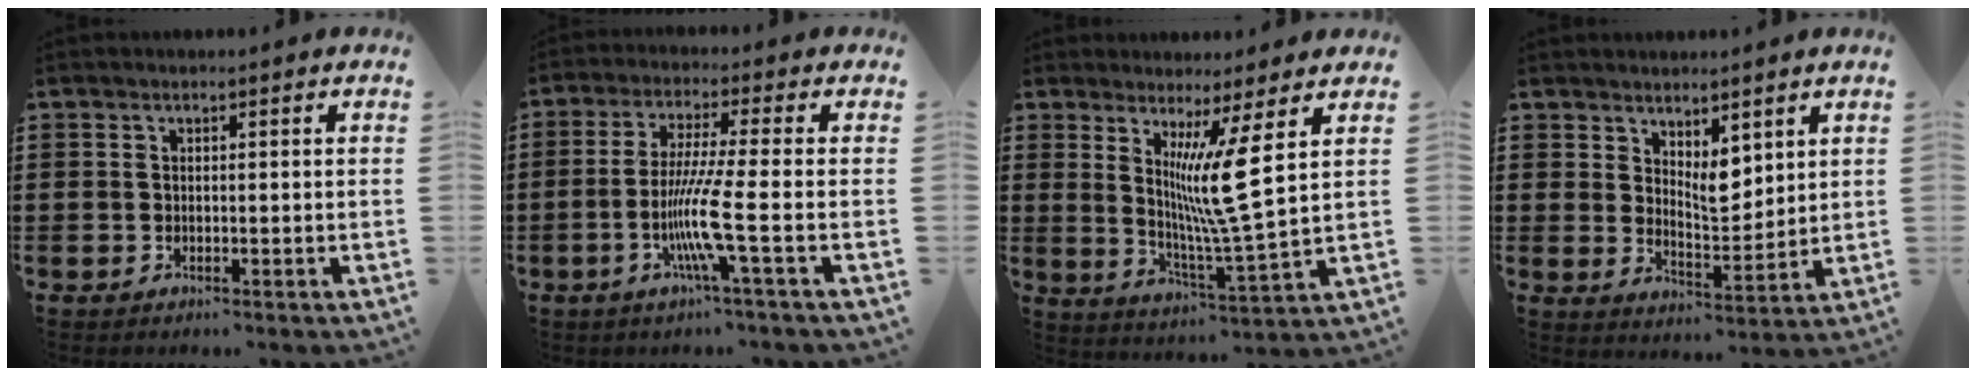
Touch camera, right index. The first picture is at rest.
{"total": 8.6, "force": [-2.5, -0.3, 8.2], "torque": [-0.174, -0.024, -0.054]}
{"total": 9.3, "force": [3.7, -1.1, 8.4], "torque": [-0.161, -0.024, 0.057]}
{"total": 5.4, "force": [3.6, 2.6, 3.1], "torque": [-0.054, -0.012, 0.063]}